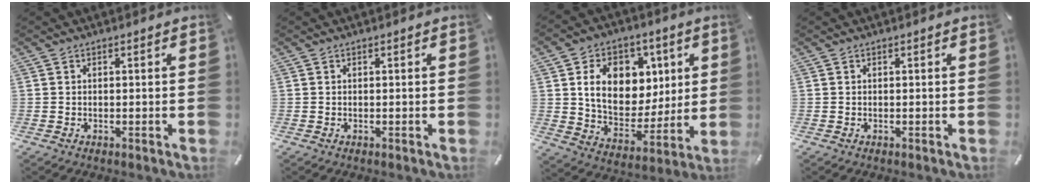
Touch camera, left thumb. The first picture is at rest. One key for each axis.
{"total": 0.0}
{"total": 15.7, "fx": 5.1, "fy": 12.3, "fz": 8.2, "tx": -0.122, "ty": -0.014, "tz": 0.100}
{"total": 0.0}